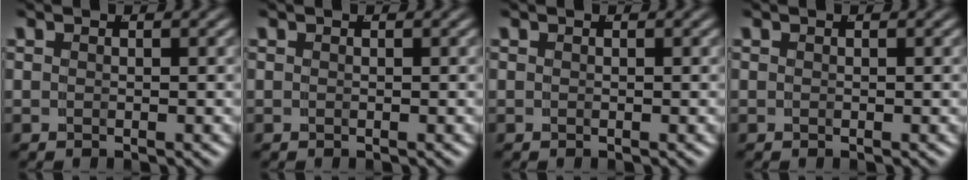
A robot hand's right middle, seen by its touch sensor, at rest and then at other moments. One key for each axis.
{"total": 0.0}
{"total": 0.0}
{"total": 0.0}